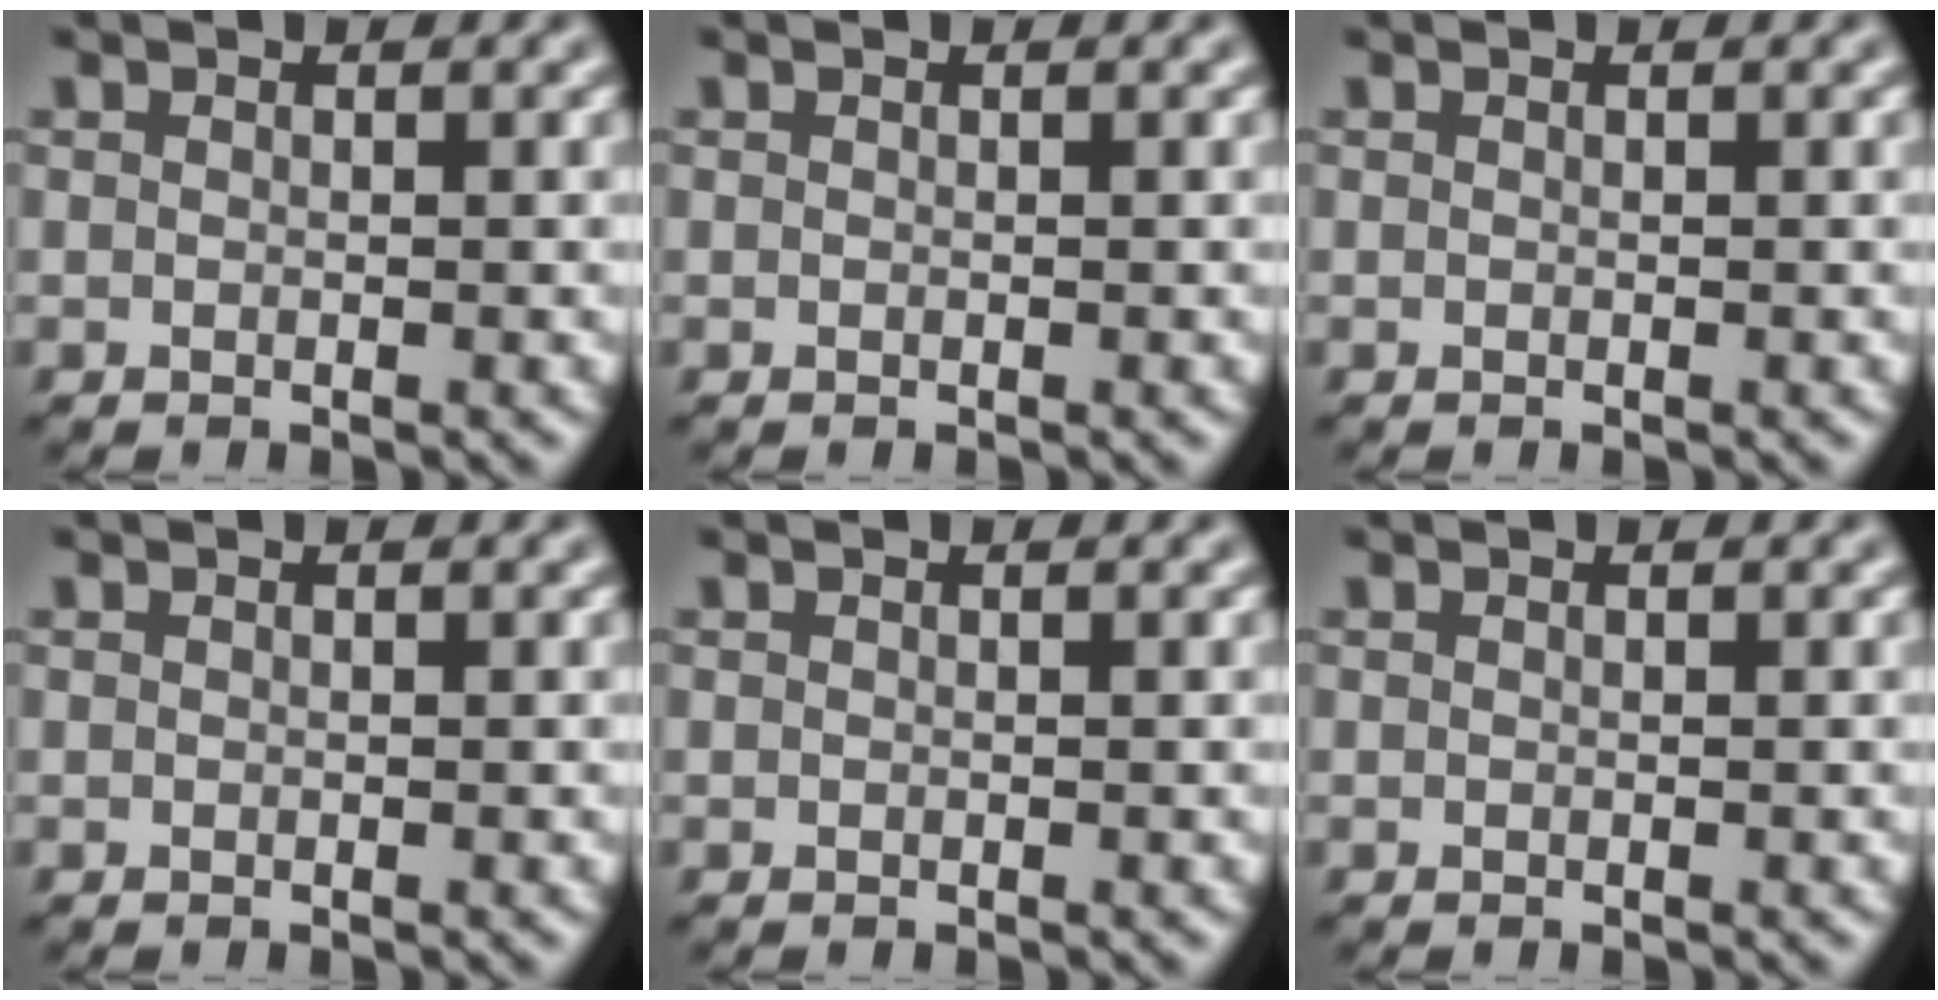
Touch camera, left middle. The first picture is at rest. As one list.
[{"total": 0.0}, {"total": 0.0}, {"total": 0.0}, {"total": 0.0}, {"total": 0.0}]